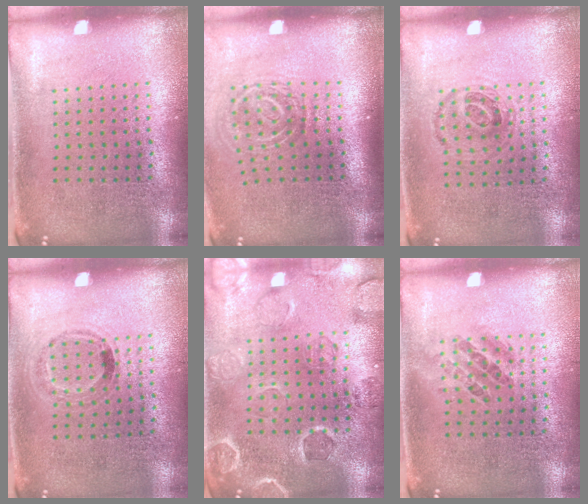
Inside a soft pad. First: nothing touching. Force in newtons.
{"total": 1.8, "press": 1.2, "slide": 1.3}
{"total": 0.9, "press": 0.7, "slide": 0.5}
{"total": 1.1, "press": 0.8, "slide": 0.7}
{"total": 0.6, "press": 0.5, "slide": 0.3}
{"total": 0.9, "press": 0.8, "slide": 0.5}